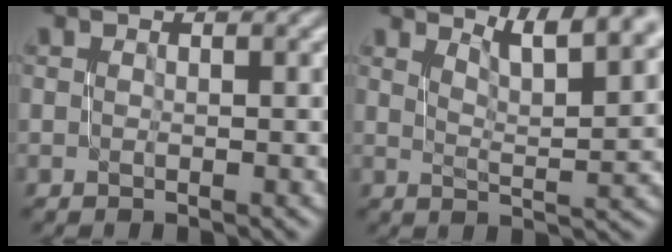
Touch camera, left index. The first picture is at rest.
{"total": 7.4, "force": [5.1, 1.8, 5.0], "torque": [-0.052, 0.014, 0.070]}